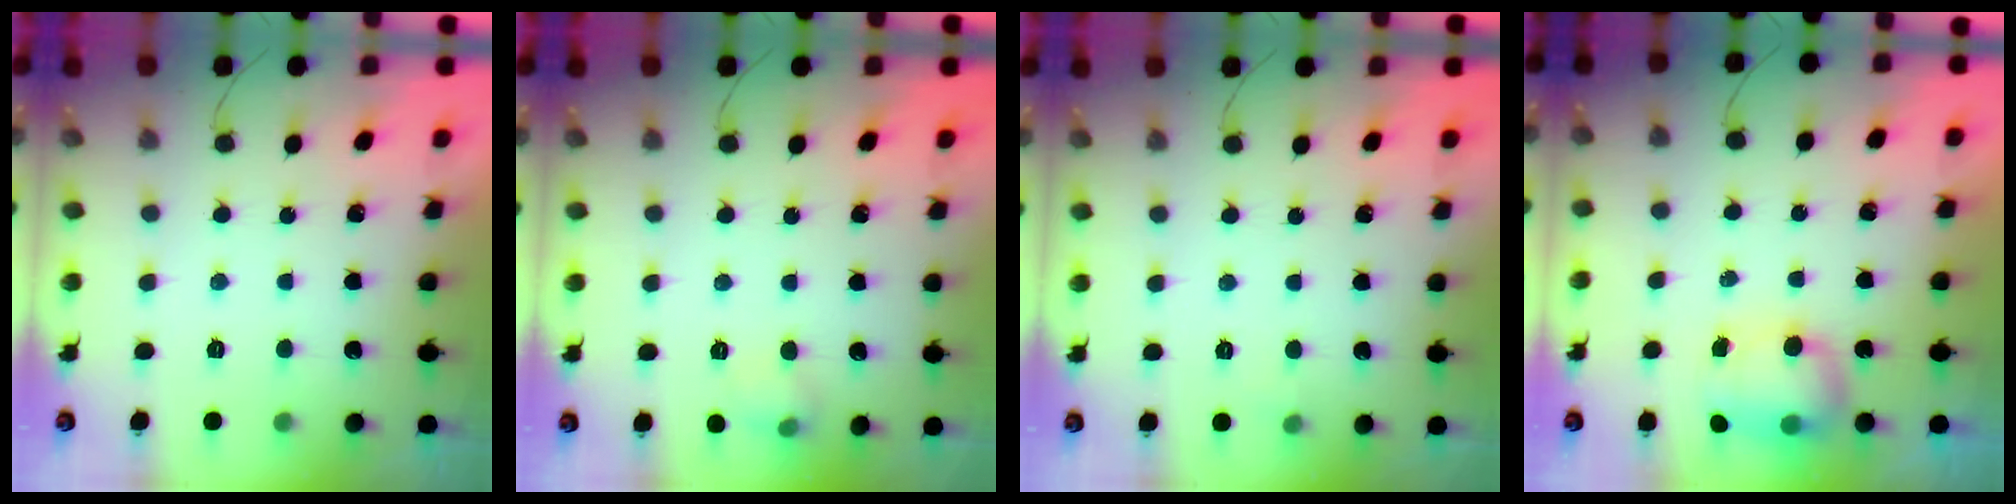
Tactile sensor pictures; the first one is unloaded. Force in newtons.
{"total": 6.9, "press": 6.5, "slide": 2.2}
{"total": 2.5, "press": 2.4, "slide": 1.0}
{"total": 7.4, "press": 7.2, "slide": 1.9}